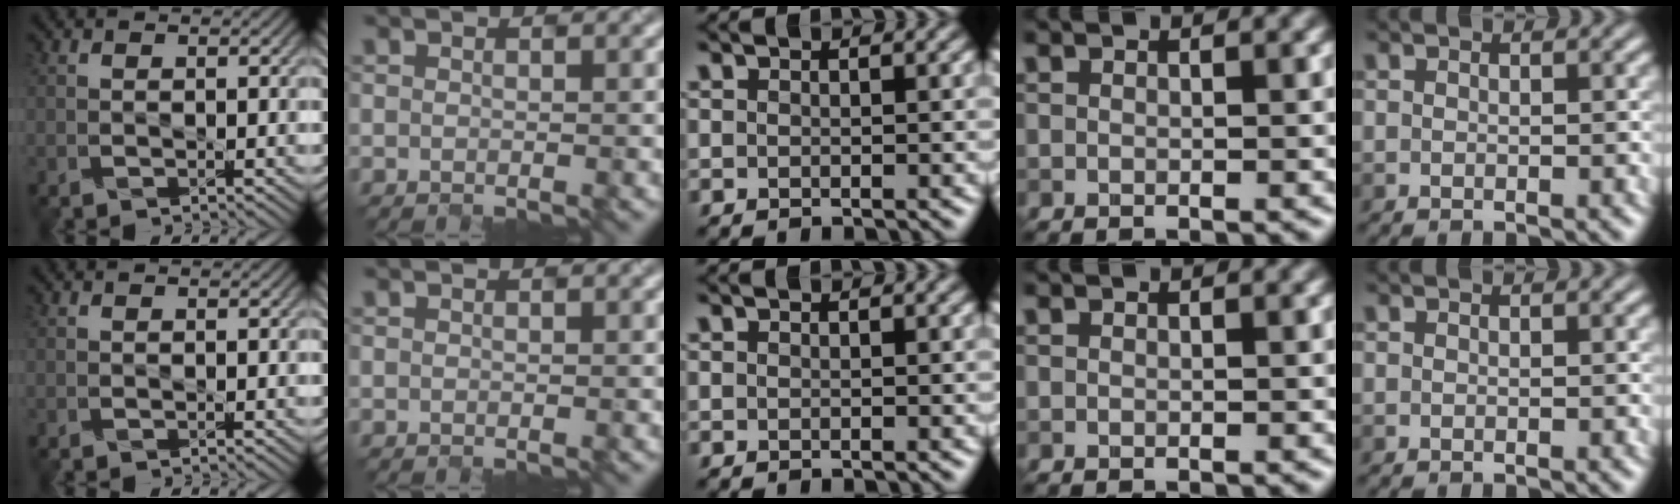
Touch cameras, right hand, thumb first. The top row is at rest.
{}